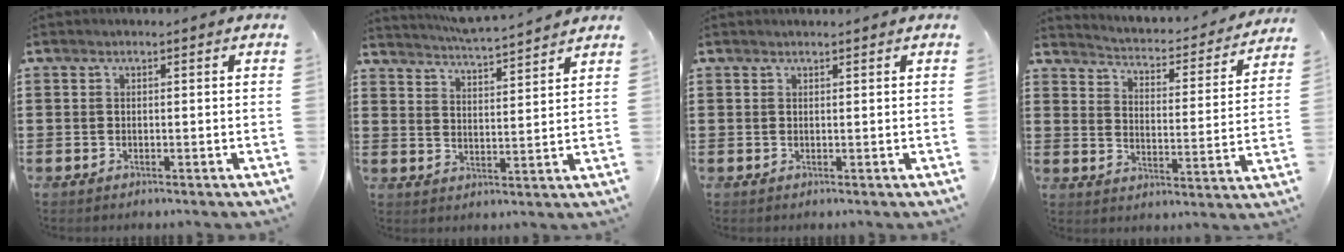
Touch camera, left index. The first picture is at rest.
{"total": 4.6, "force": [4.5, -0.7, 0.7], "torque": [-0.034, -0.033, 0.076]}
{"total": 0.6, "force": [0.6, -0.1, 0.2], "torque": [-0.004, -0.001, 0.012]}
{"total": 2.5, "force": [2.5, 0.1, 0.4], "torque": [-0.028, -0.030, 0.030]}